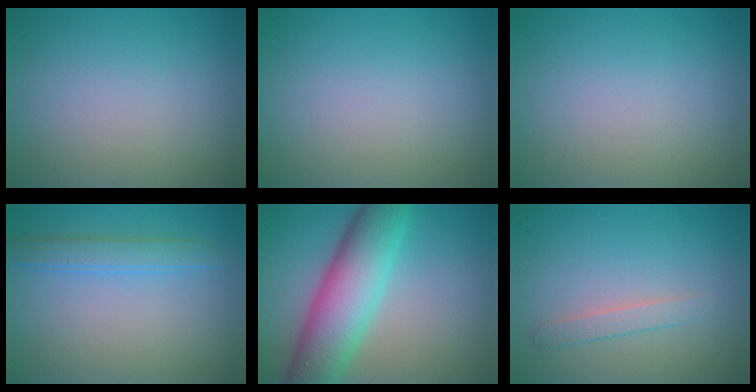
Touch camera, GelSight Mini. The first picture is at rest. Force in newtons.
{"total": 0.0}
{"total": 0.0}
{"total": 2.5, "press": 2.5, "slide": 0.2}
{"total": 9.2, "press": 9.2, "slide": 0.4}
{"total": 1.4, "press": 1.4, "slide": 0.1}